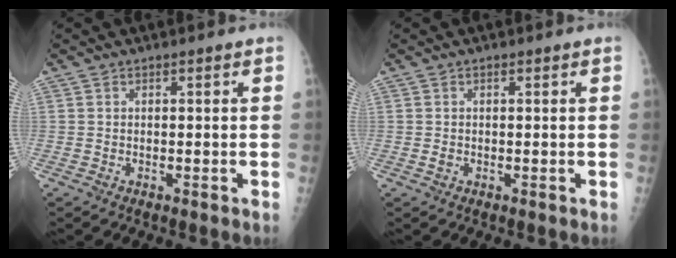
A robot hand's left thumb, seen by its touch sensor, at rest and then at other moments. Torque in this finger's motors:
{"motor_torque": [0.00, 0.27, 0.09, 0.12, 0.00]}